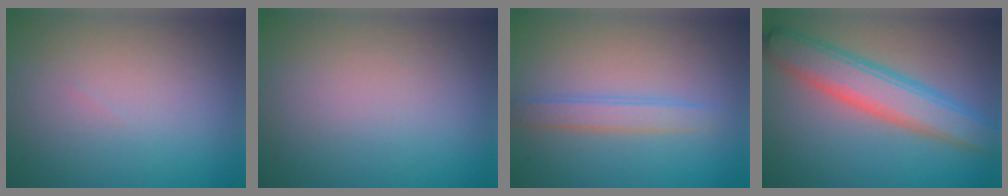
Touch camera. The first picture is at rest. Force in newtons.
{"total": 0.0}
{"total": 2.2, "press": 2.2, "slide": 0.1}
{"total": 6.1, "press": 6.1, "slide": 0.4}